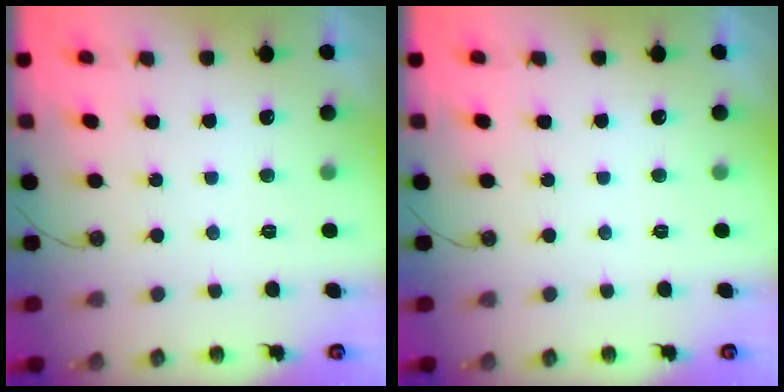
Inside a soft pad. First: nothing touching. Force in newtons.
{"total": 0.0}